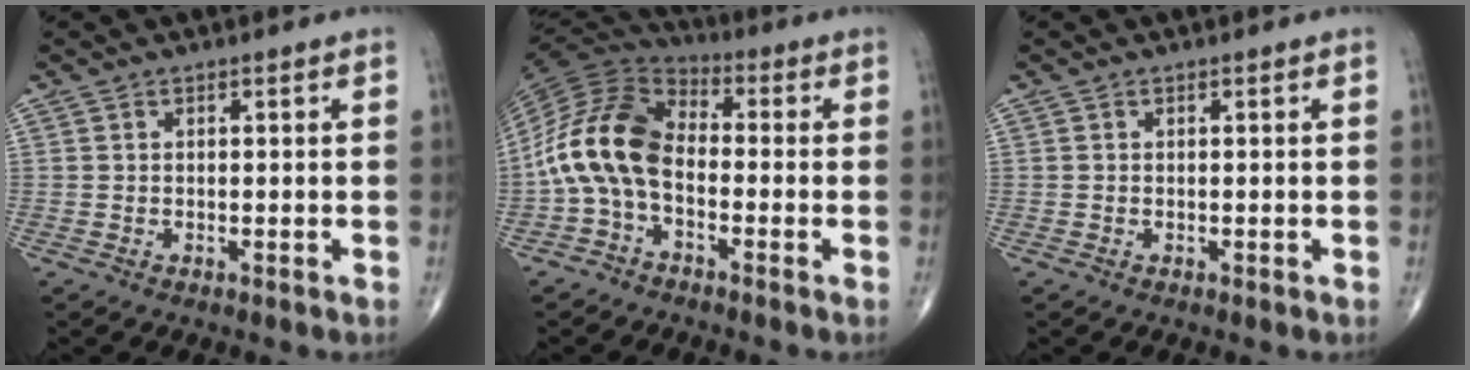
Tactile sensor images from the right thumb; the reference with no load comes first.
{"total": 13.7, "force": [-2.3, 8.5, 10.5], "torque": [-0.203, 0.047, -0.059]}
{"total": 0.0}